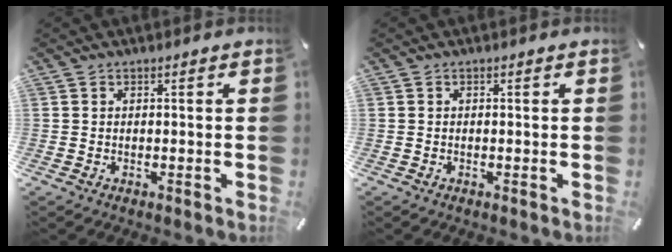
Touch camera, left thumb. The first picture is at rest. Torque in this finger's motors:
{"motor_torque": [0.00, 0.00, 0.01, 0.02, 0.00]}